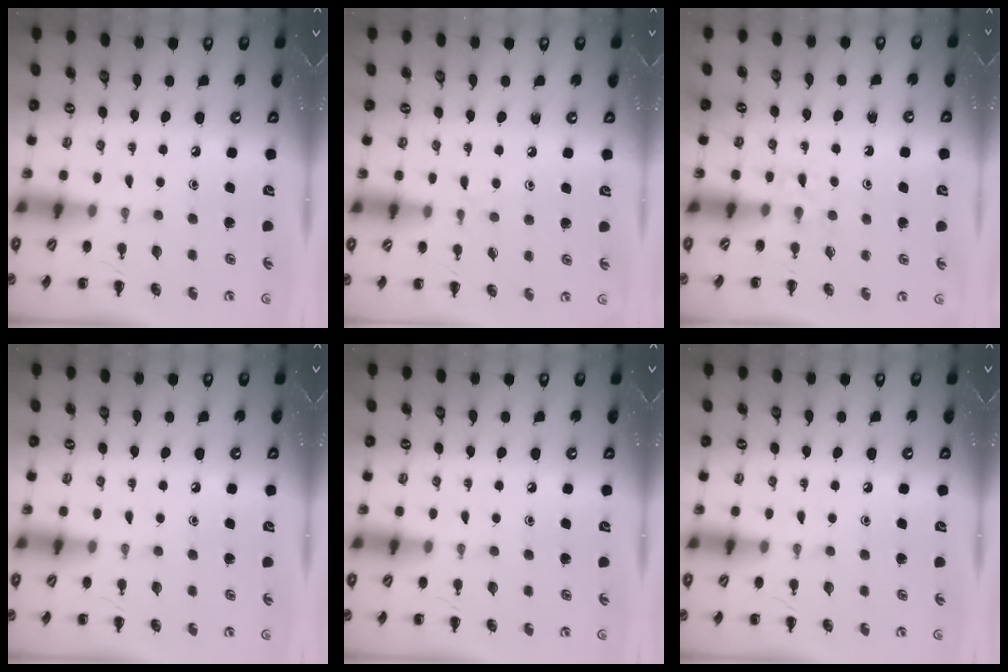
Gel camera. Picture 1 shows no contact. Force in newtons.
{"total": 5.3, "press": 4.9, "slide": 2.0}
{"total": 2.2, "press": 2.0, "slide": 1.0}
{"total": 0.0}
{"total": 0.0}
{"total": 0.0}